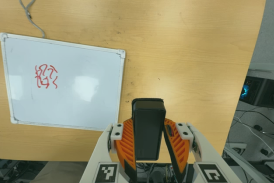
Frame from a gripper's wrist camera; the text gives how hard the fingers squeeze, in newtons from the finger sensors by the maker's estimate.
{"total": 5.0, "left": 4.3, "right": 5.7}